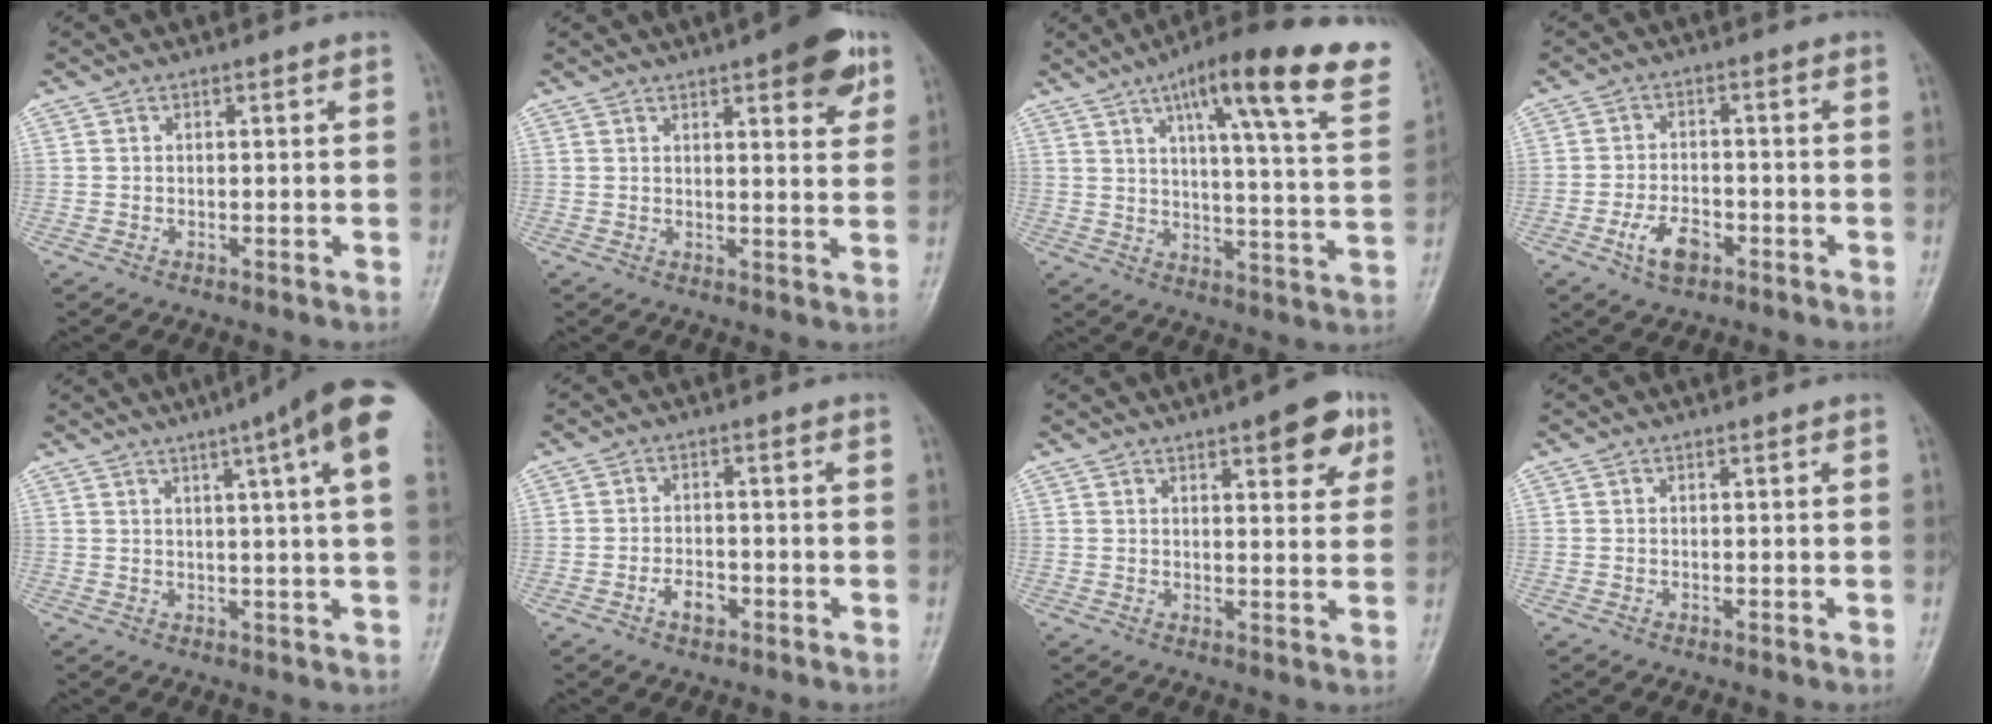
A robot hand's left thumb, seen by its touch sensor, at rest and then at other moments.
{"total": 9.4, "force": [5.1, 2.8, 7.4], "torque": [-0.074, -0.018, 0.059]}
{"total": 23.3, "force": [13.5, 4.2, 18.5], "torque": [-0.243, -0.033, 0.180]}
{"total": 5.9, "force": [-2.8, 3.3, 4.0], "torque": [-0.067, 0.016, -0.050]}
{"total": 15.8, "force": [8.5, 0.9, 13.3], "torque": [-0.179, -0.002, 0.091]}
{"total": 3.4, "force": [-1.7, 2.0, 2.2], "torque": [-0.030, 0.014, -0.028]}
{"total": 8.3, "force": [4.3, 2.9, 6.5], "torque": [-0.060, -0.015, 0.052]}
{"total": 0.0}